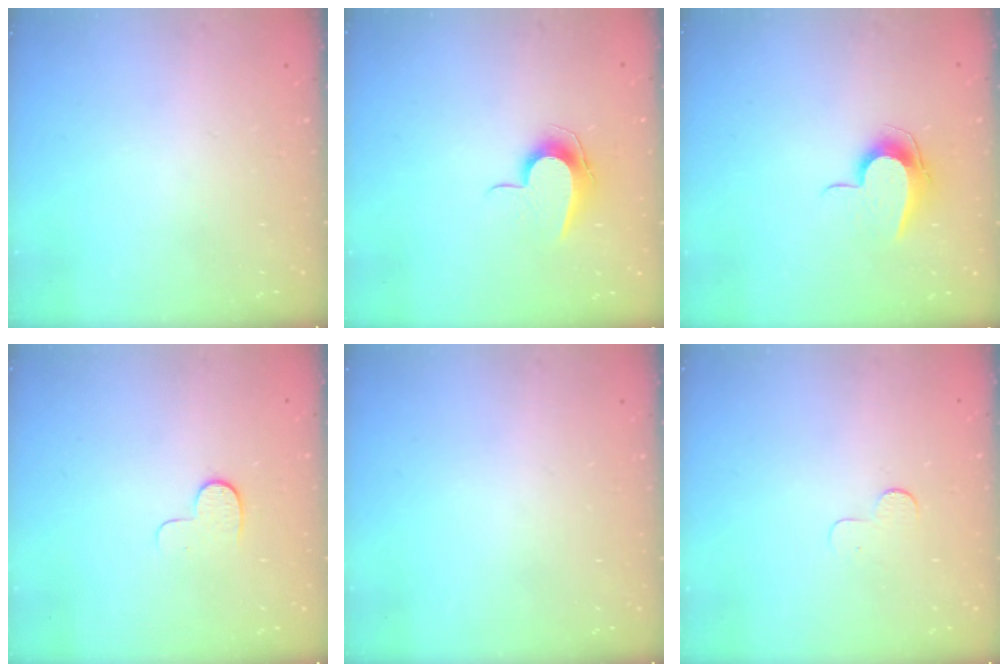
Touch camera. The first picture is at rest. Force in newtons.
{"total": 8.4, "press": 8.3, "slide": 0.7}
{"total": 9.2, "press": 9.2, "slide": 0.8}
{"total": 5.7, "press": 5.7, "slide": 0.6}
{"total": 0.0}
{"total": 2.9, "press": 2.9, "slide": 0.3}